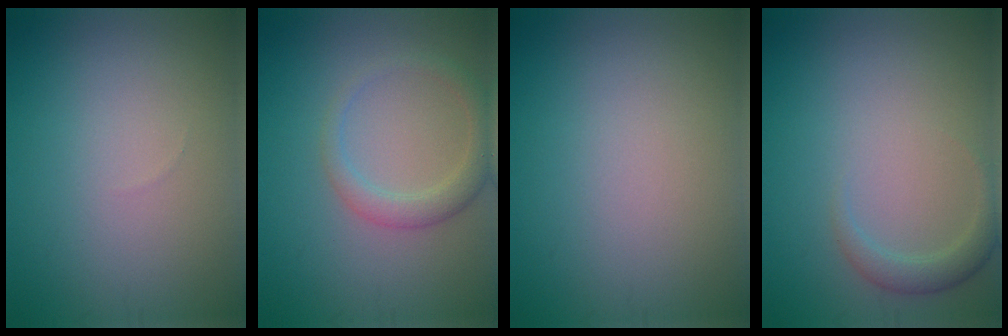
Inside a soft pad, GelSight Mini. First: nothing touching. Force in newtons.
{"total": 2.5, "press": 2.5, "slide": 0.2}
{"total": 0.0}
{"total": 1.9, "press": 1.9, "slide": 0.1}